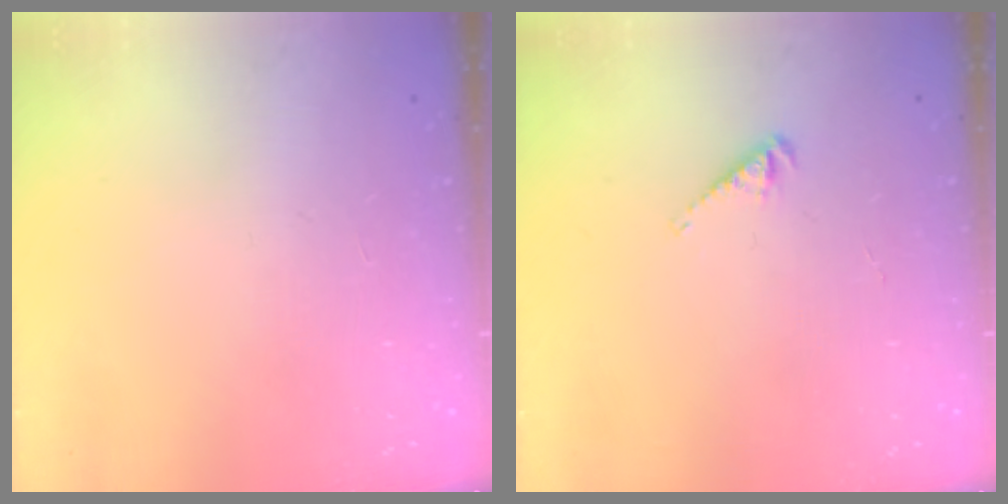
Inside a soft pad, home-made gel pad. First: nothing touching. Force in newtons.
{"total": 2.7, "press": 2.7, "slide": 0.3}